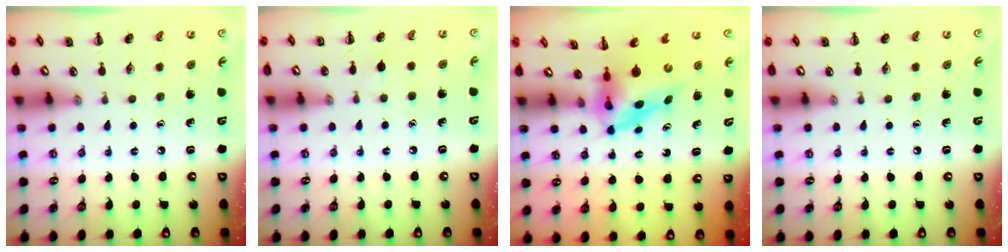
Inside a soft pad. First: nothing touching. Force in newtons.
{"total": 2.7, "press": 2.5, "slide": 1.1}
{"total": 3.7, "press": 3.7, "slide": 0.6}
{"total": 0.0}